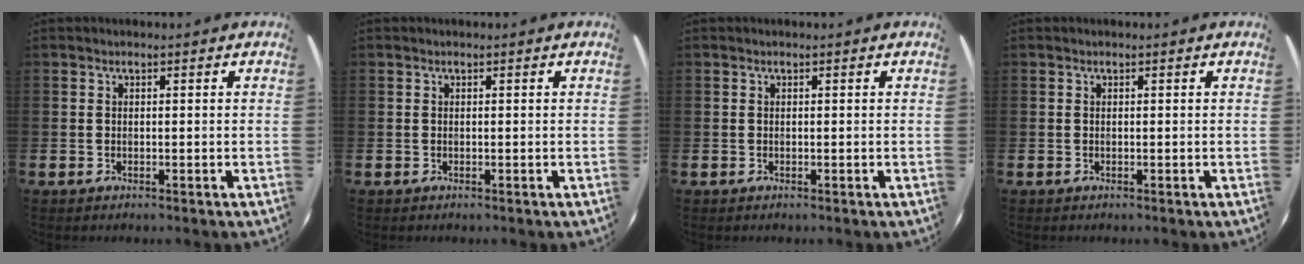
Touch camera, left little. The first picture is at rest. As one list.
[{"total": 0.0}, {"total": 0.0}, {"total": 0.0}]